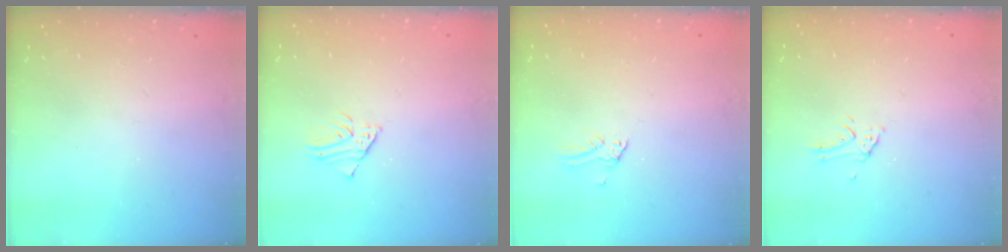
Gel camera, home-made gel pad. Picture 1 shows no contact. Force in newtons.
{"total": 1.9, "press": 1.9, "slide": 0.1}
{"total": 0.0}
{"total": 1.1, "press": 1.1, "slide": 0.0}